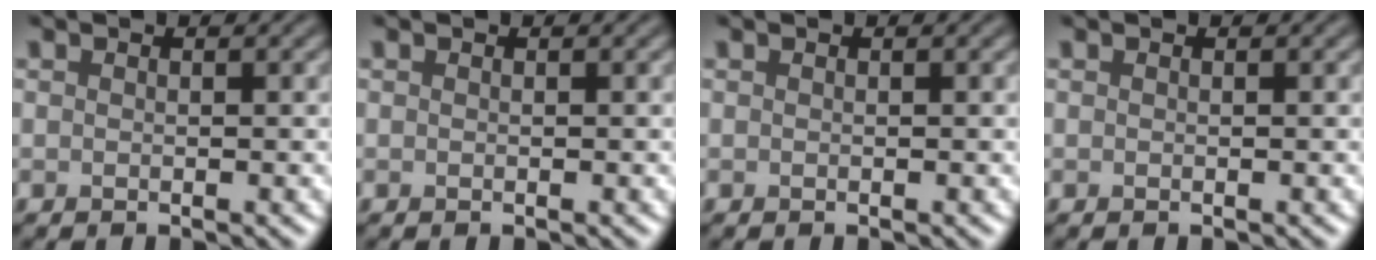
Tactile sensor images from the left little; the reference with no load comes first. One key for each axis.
{"total": 0.0}
{"total": 0.0}
{"total": 0.0}